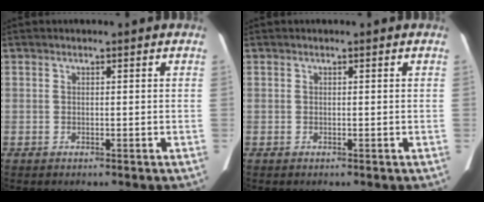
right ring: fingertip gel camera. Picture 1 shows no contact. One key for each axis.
{"total": 0.0}